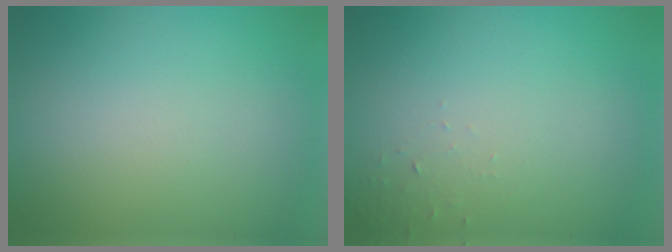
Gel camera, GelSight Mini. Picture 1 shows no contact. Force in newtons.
{"total": 1.0, "press": 0.9, "slide": 0.1}